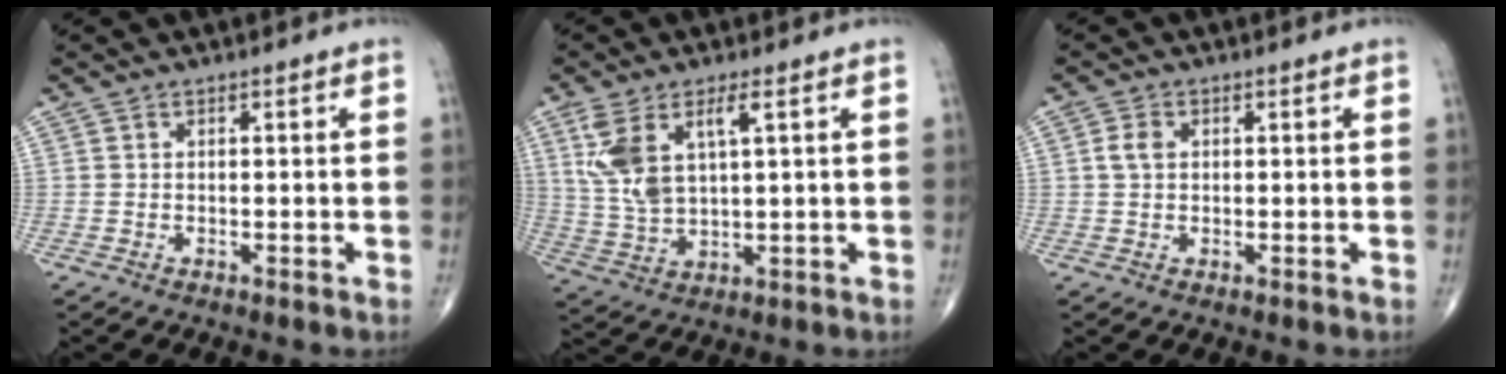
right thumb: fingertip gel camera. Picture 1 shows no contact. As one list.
[{"total": 10.0, "force": [3.7, 4.1, 8.4], "torque": [-0.185, -0.008, 0.084]}, {"total": 2.6, "force": [0.5, 1.8, 1.7], "torque": [-0.036, 0.005, 0.008]}]